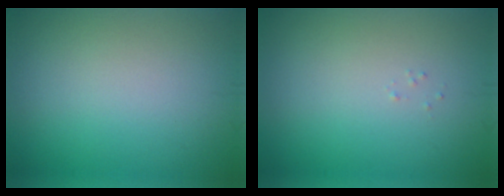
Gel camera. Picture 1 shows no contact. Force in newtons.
{"total": 0.0}